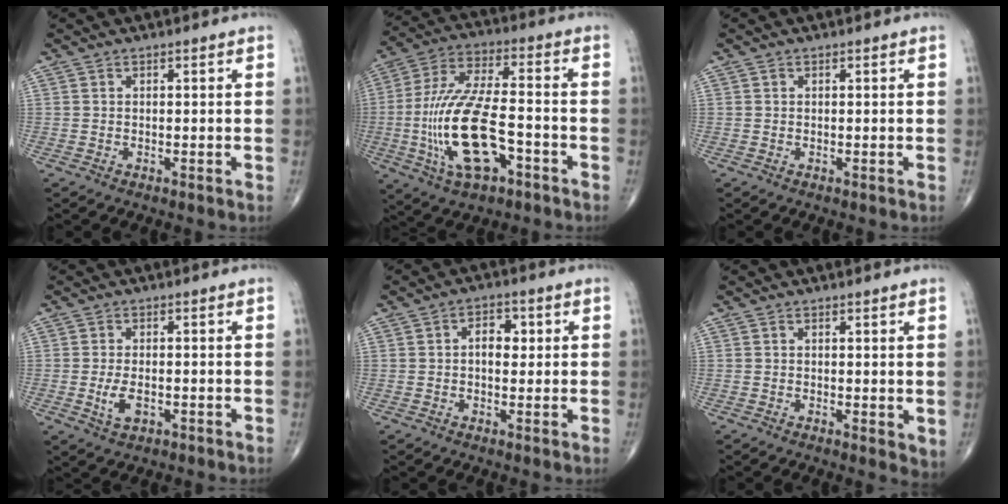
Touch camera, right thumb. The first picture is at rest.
{"total": 18.7, "force": [-5.3, 7.8, 16.2], "torque": [-0.333, 0.032, -0.088]}
{"total": 0.0}
{"total": 3.9, "force": [-1.0, 2.0, 3.2], "torque": [-0.063, -0.002, -0.014]}
{"total": 4.6, "force": [0.6, 3.0, 3.5], "torque": [-0.038, 0.008, 0.005]}
{"total": 2.7, "force": [0.5, 1.2, 2.4], "torque": [-0.030, -0.010, 0.007]}